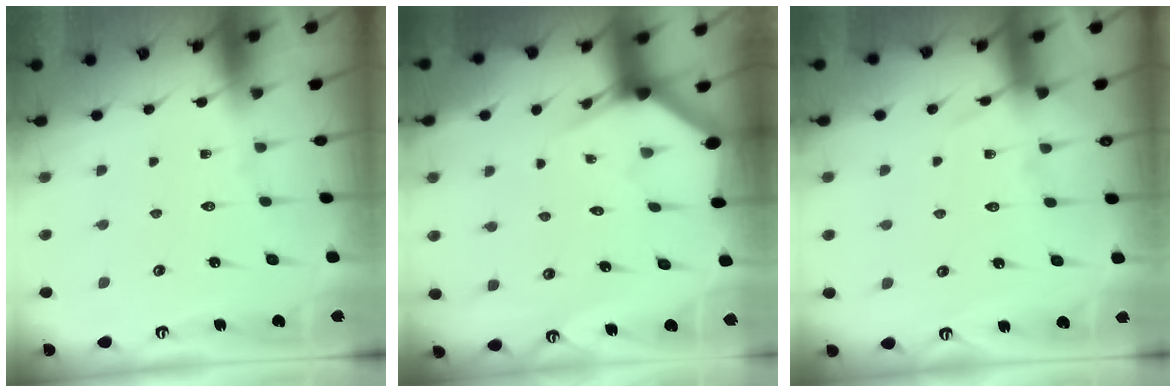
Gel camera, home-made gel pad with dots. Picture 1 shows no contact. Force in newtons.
{"total": 2.6, "press": 2.6, "slide": 0.1}
{"total": 6.9, "press": 6.9, "slide": 0.9}